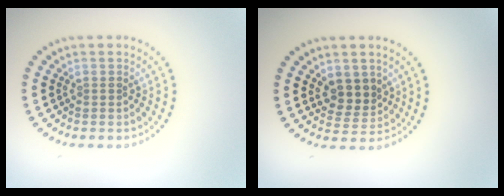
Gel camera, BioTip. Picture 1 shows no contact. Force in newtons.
{"total": 2.8, "press": 2.5, "slide": 1.3}